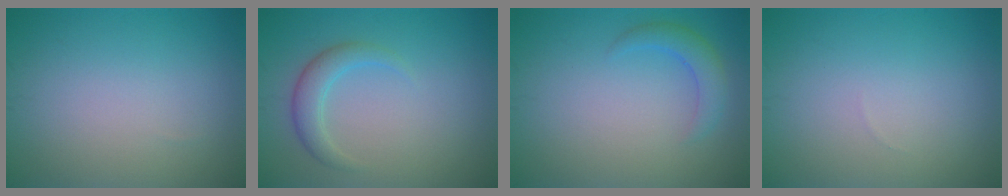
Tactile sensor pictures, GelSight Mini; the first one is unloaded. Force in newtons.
{"total": 2.4, "press": 2.4, "slide": 0.1}
{"total": 2.3, "press": 2.3, "slide": 0.0}
{"total": 0.0}